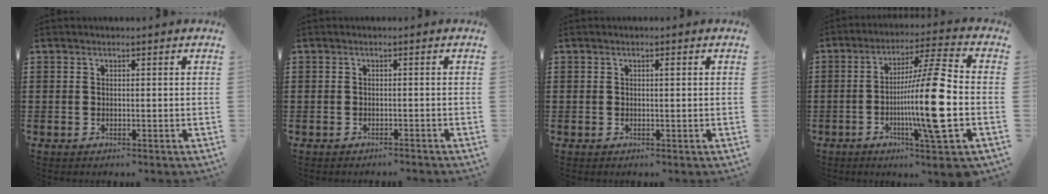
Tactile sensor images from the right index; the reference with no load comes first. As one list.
[{"total": 0.7, "force": [-0.7, -0.1, 0.2], "torque": [-0.006, -0.003, -0.014]}, {"total": 0.7, "force": [0.2, 0.2, 0.6], "torque": [-0.012, 0.002, 0.003]}, {"total": 14.9, "force": [-2.9, 0.2, 14.6], "torque": [-0.251, -0.013, -0.060]}]